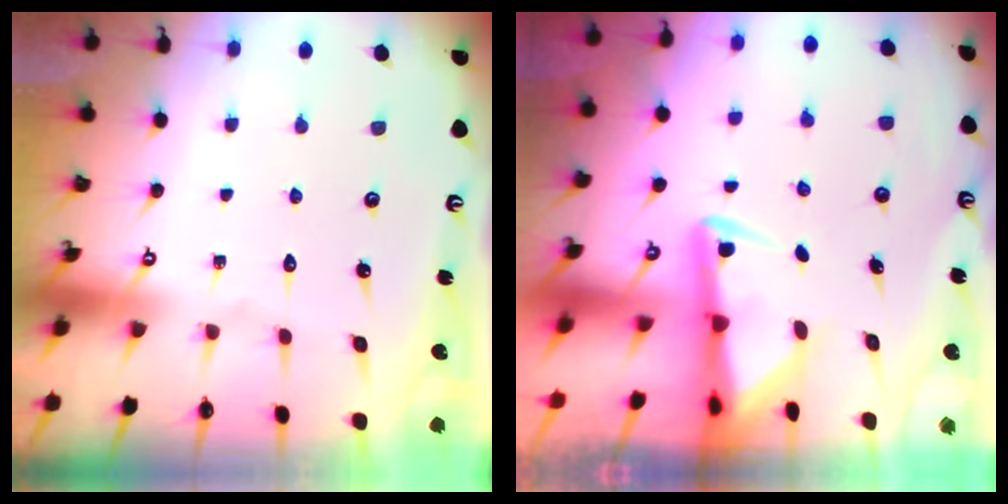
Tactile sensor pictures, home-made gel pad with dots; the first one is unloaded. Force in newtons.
{"total": 3.5, "press": 3.4, "slide": 0.7}